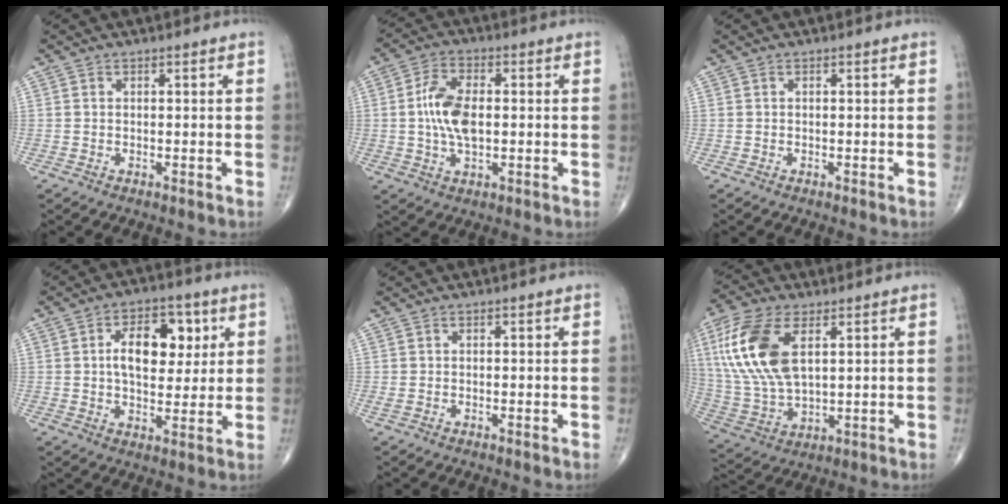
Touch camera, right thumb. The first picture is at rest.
{"total": 9.0, "force": [0.2, 4.7, 7.7], "torque": [-0.153, 0.005, 0.000]}
{"total": 0.0}
{"total": 12.0, "force": [2.9, 7.1, 9.2], "torque": [-0.103, -0.002, 0.043]}
{"total": 0.6, "force": [0.0, 0.3, 0.5], "torque": [-0.016, 0.000, 0.004]}
{"total": 17.0, "force": [5.3, 8.6, 13.7], "torque": [-0.300, -0.010, 0.106]}